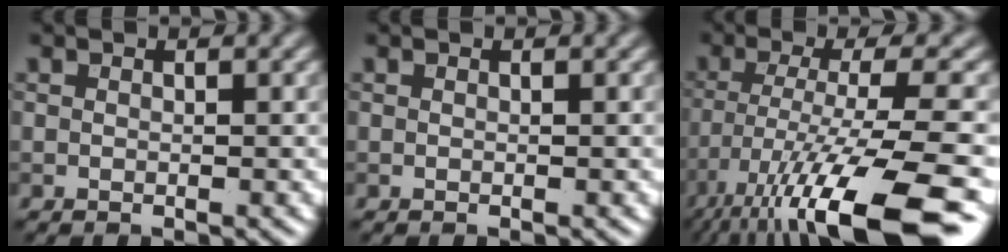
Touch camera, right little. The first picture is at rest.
{"total": 0.0}
{"total": 13.7, "force": [-8.2, 2.7, 10.7], "torque": [-0.181, -0.011, -0.137]}